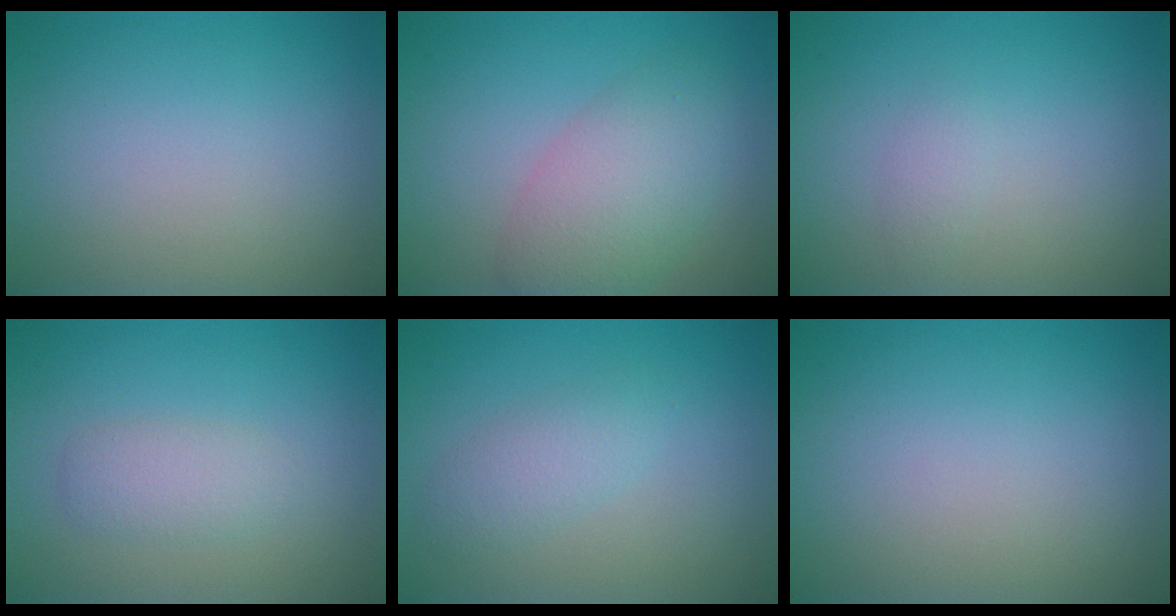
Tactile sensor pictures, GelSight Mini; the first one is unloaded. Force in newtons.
{"total": 5.2, "press": 5.2, "slide": 0.3}
{"total": 0.9, "press": 0.9, "slide": 0.0}
{"total": 2.0, "press": 2.0, "slide": 0.2}
{"total": 2.2, "press": 2.2, "slide": 0.0}
{"total": 0.0}